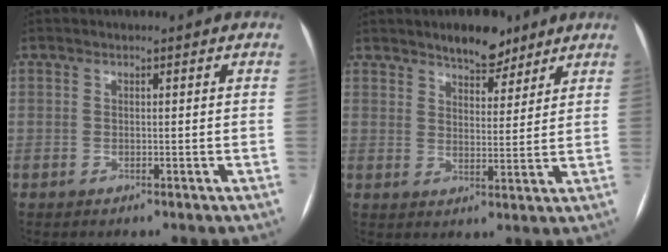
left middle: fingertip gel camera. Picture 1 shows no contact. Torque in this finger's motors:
{"motor_torque": [0.41, -0.41, 0.08, 0.04]}